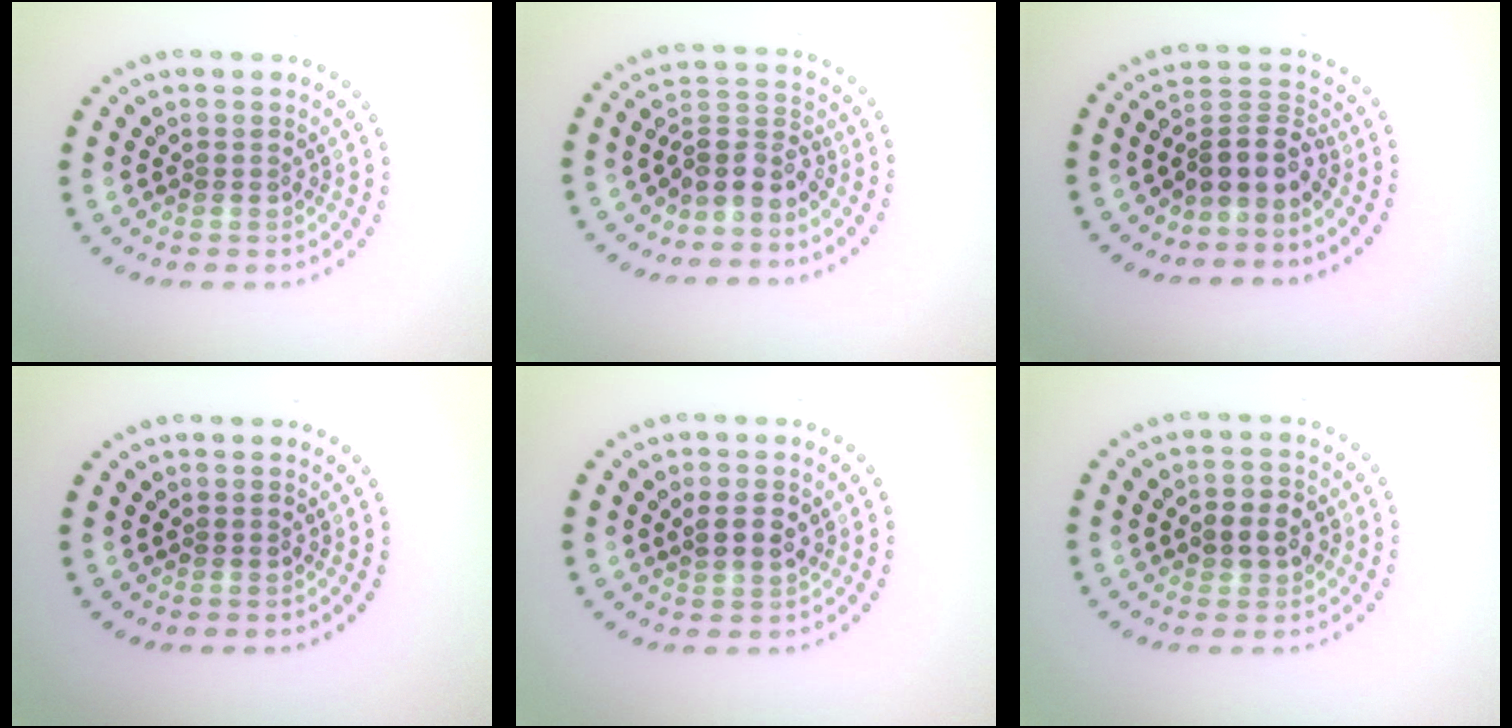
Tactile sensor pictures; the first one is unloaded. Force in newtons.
{"total": 3.2, "press": 2.6, "slide": 1.9}
{"total": 3.6, "press": 2.6, "slide": 2.5}
{"total": 0.0}
{"total": 1.7, "press": 1.5, "slide": 0.6}
{"total": 3.0, "press": 2.9, "slide": 0.6}